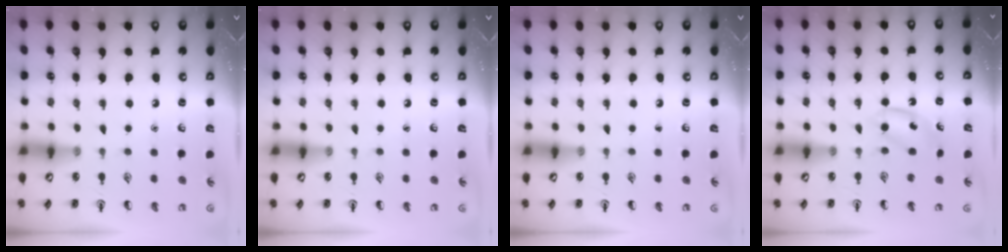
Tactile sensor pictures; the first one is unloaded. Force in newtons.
{"total": 0.0}
{"total": 0.0}
{"total": 4.8, "press": 4.6, "slide": 1.6}